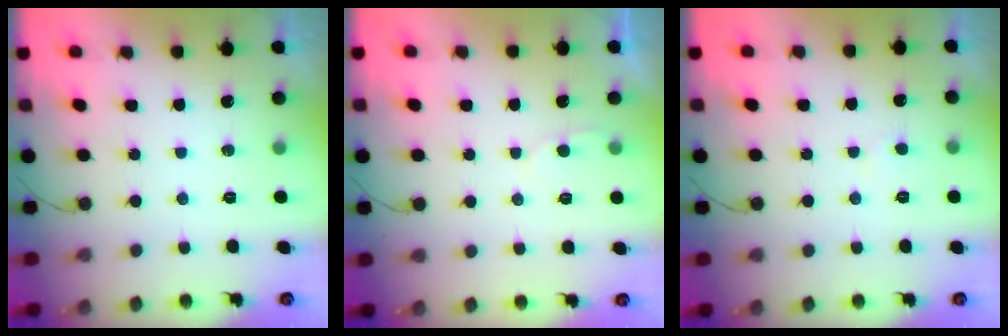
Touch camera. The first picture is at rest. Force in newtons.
{"total": 2.1, "press": 2.1, "slide": 0.2}
{"total": 2.0, "press": 2.0, "slide": 0.2}